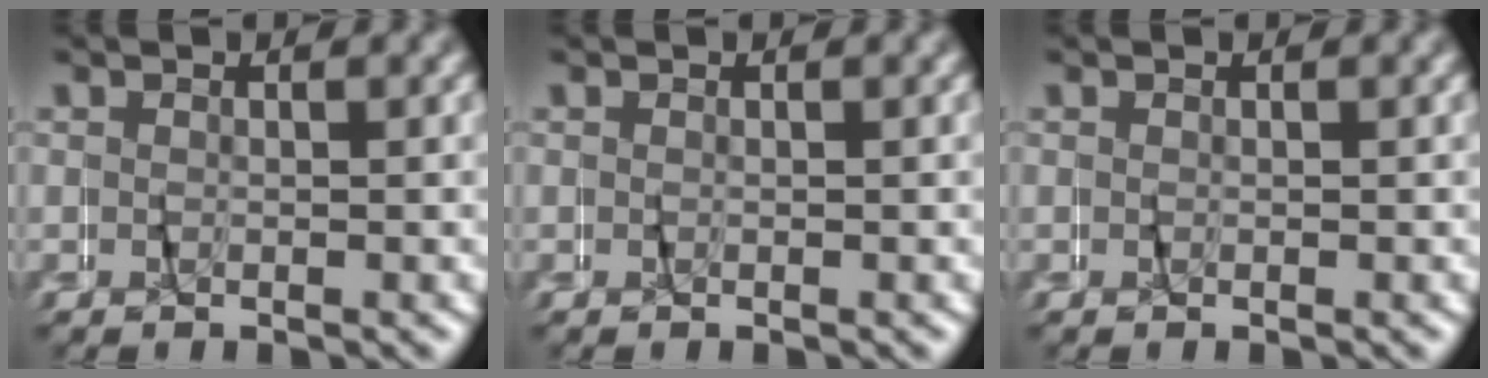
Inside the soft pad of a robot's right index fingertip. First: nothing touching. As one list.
[{"total": 0.0}, {"total": 0.0}]